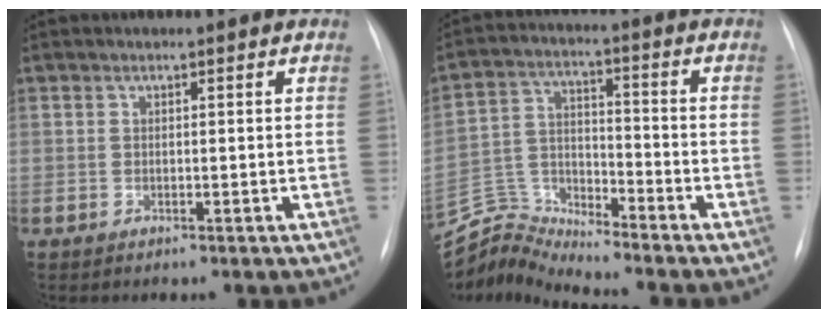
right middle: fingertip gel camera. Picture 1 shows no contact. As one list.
[{"total": 8.4, "force": [-8.2, -1.4, -1.5], "torque": [0.016, 0.030, -0.155]}]